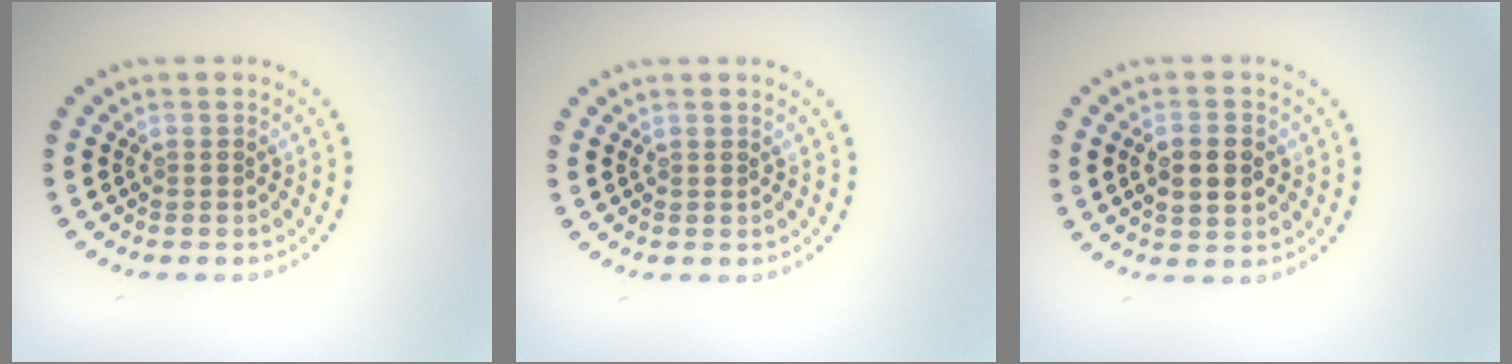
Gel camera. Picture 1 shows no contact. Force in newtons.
{"total": 0.0}
{"total": 4.2, "press": 4.2, "slide": 0.1}